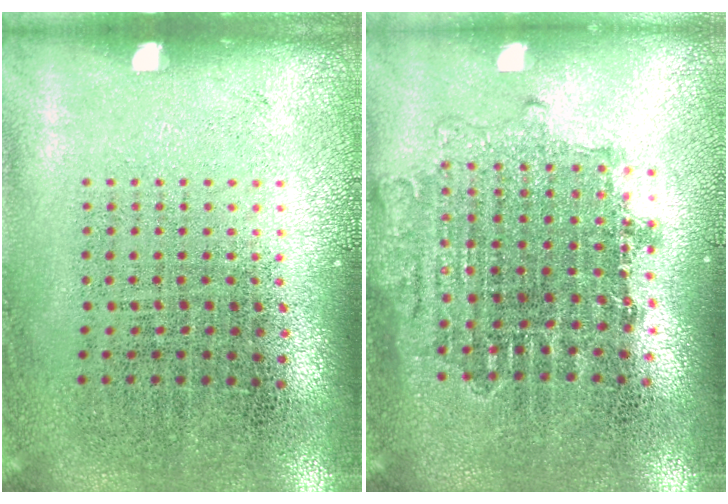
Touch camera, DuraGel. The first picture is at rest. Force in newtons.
{"total": 1.6, "press": 1.4, "slide": 0.7}